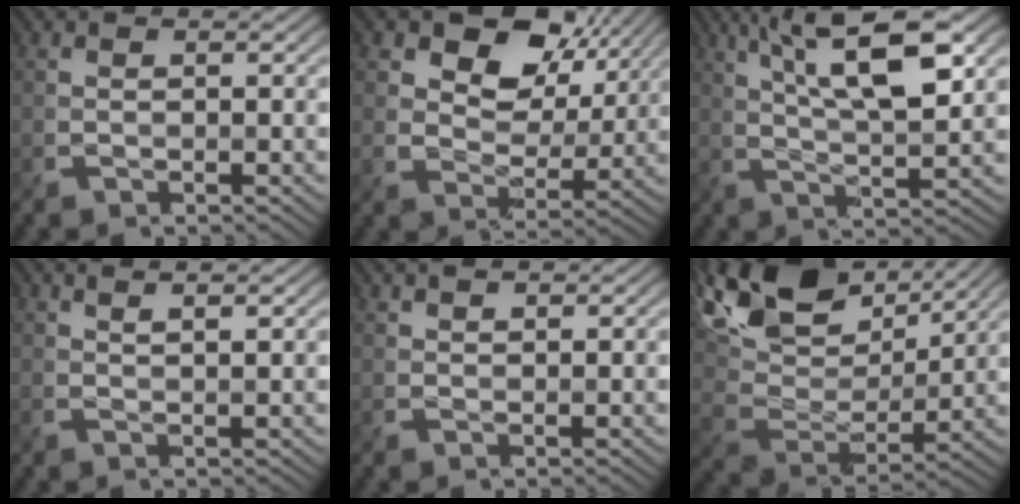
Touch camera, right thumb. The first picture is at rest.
{"total": 10.9, "force": [5.4, 7.3, 6.0], "torque": [-0.099, 0.005, 0.077]}
{"total": 11.4, "force": [4.7, 2.9, 9.9], "torque": [-0.163, 0.006, 0.070]}
{"total": 1.6, "force": [1.0, 0.0, 1.2], "torque": [-0.016, -0.001, 0.020]}
{"total": 1.2, "force": [1.0, 0.5, 0.6], "torque": [-0.013, 0.004, 0.022]}
{"total": 16.7, "force": [10.2, 8.3, 10.2], "torque": [-0.234, 0.038, 0.167]}